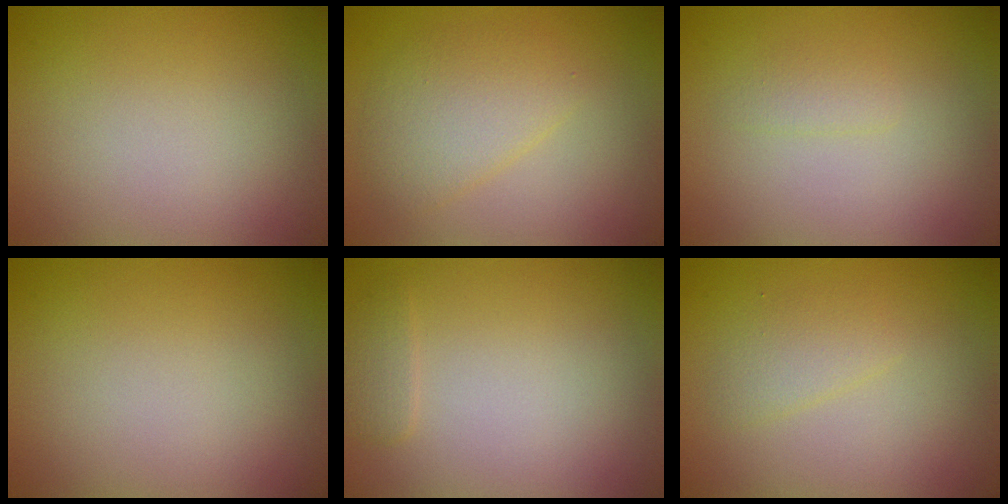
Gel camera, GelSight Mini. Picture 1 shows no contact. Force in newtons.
{"total": 3.5, "press": 3.5, "slide": 0.1}
{"total": 1.0, "press": 1.0, "slide": 0.1}
{"total": 0.0}
{"total": 1.1, "press": 1.1, "slide": 0.1}
{"total": 1.6, "press": 1.6, "slide": 0.0}